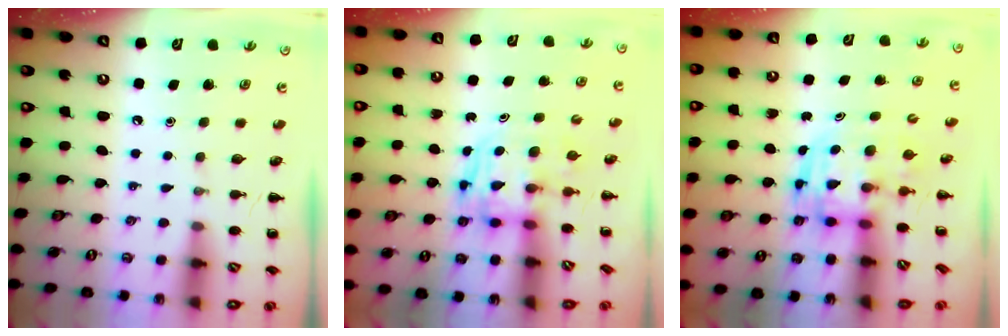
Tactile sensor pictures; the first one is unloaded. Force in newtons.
{"total": 2.7, "press": 2.7, "slide": 0.2}
{"total": 3.3, "press": 3.2, "slide": 0.7}